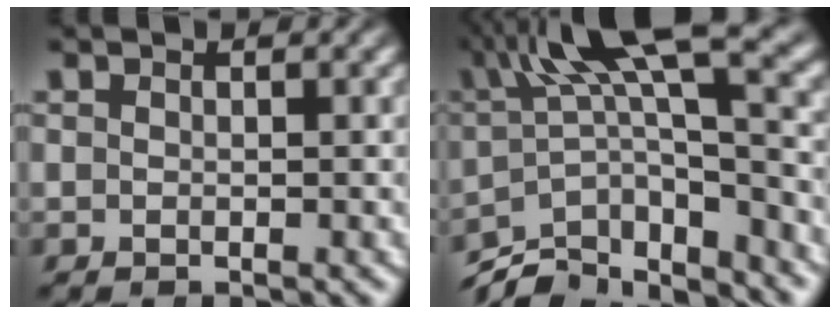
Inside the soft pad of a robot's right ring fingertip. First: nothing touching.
{"total": 10.9, "force": [-1.9, 6.2, 8.8], "torque": [-0.146, -0.030, -0.018]}